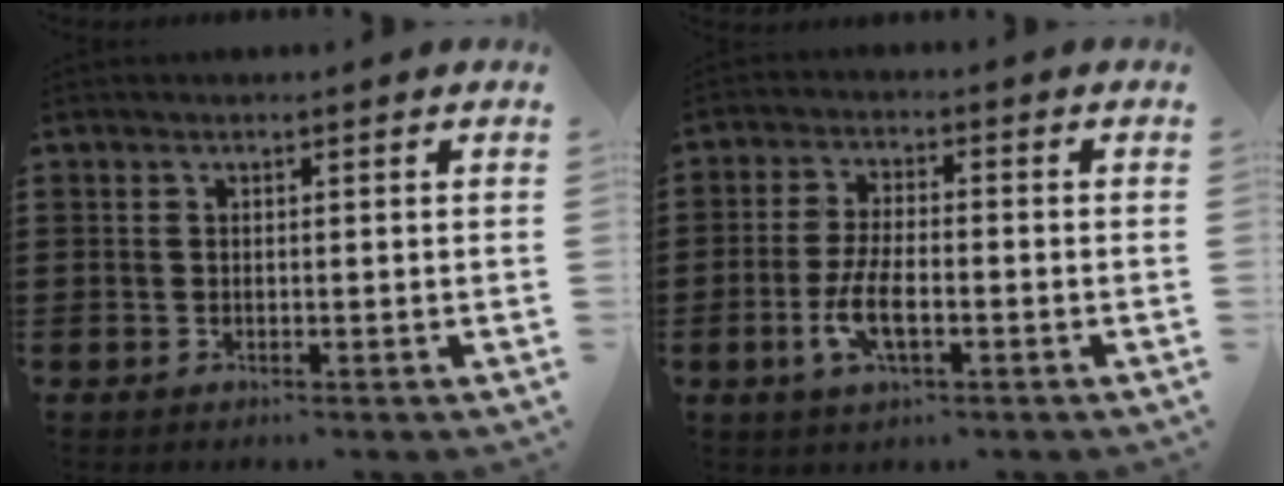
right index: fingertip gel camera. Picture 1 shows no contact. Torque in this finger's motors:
{"motor_torque": [1.10, 1.04, 0.30, 0.16]}